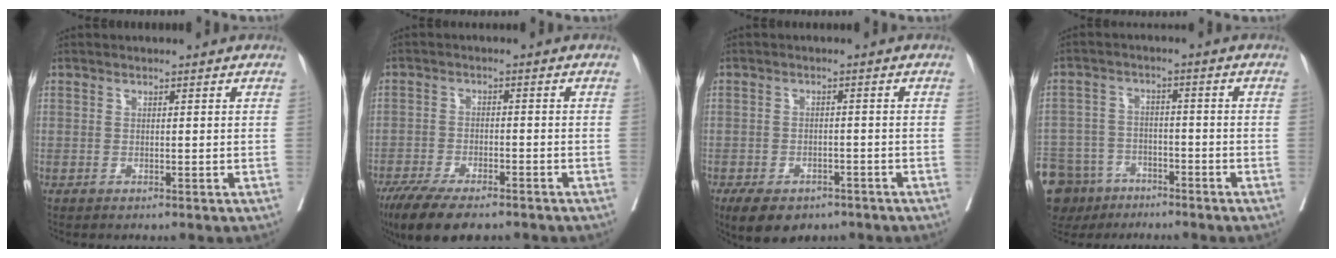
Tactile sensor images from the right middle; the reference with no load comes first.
{"total": 10.8, "force": [-8.2, 3.0, 6.3], "torque": [-0.103, -0.018, -0.131]}
{"total": 8.7, "force": [-6.2, 4.5, 4.2], "torque": [-0.067, -0.004, -0.091]}
{"total": 13.4, "force": [-9.3, 8.8, 4.1], "torque": [-0.116, 0.001, -0.146]}